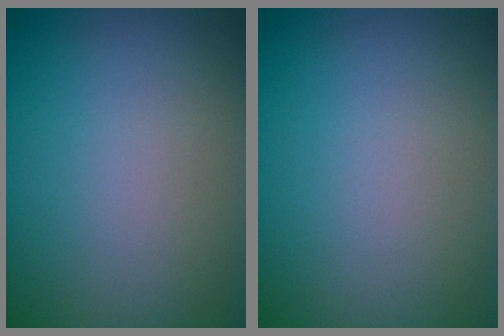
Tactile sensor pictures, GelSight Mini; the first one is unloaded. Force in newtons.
{"total": 0.0}